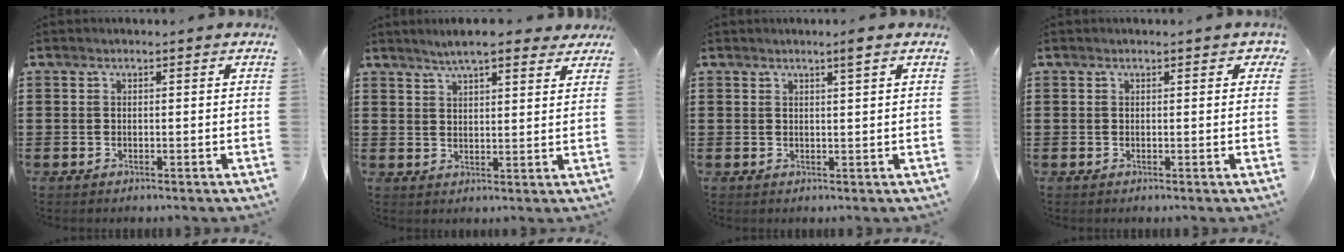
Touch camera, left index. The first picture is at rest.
{"total": 5.8, "force": [4.8, 1.1, 3.0], "torque": [-0.064, -0.005, 0.085]}
{"total": 2.1, "force": [1.4, -0.3, 1.5], "torque": [-0.029, -0.002, 0.025]}
{"total": 0.6, "force": [0.1, 0.4, 0.4], "torque": [-0.008, 0.005, 0.001]}